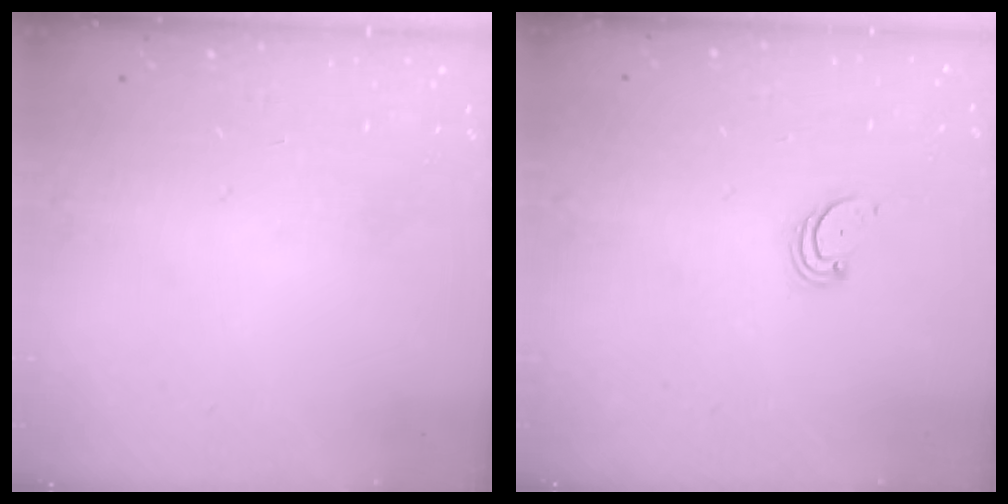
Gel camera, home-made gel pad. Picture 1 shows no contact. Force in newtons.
{"total": 2.2, "press": 2.2, "slide": 0.2}